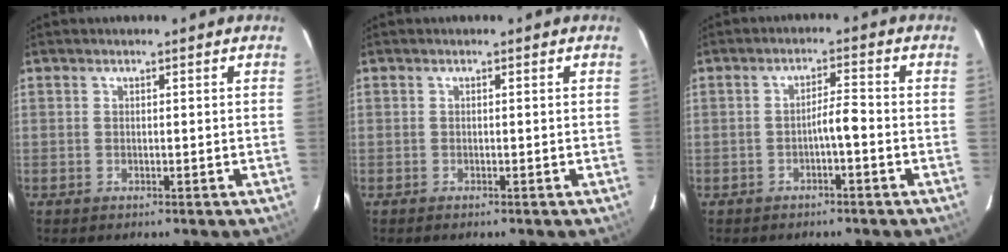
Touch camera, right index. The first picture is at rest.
{"total": 0.6, "force": [-0.5, 0.1, 0.3], "torque": [-0.008, -0.001, -0.008]}
{"total": 2.9, "force": [-1.2, 0.2, 2.6], "torque": [-0.039, 0.006, -0.021]}